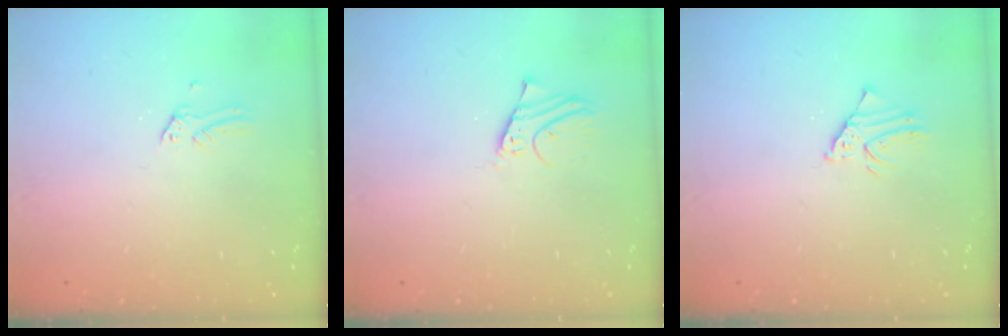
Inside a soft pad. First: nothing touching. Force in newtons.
{"total": 3.5, "press": 3.5, "slide": 0.3}
{"total": 2.1, "press": 2.1, "slide": 0.1}